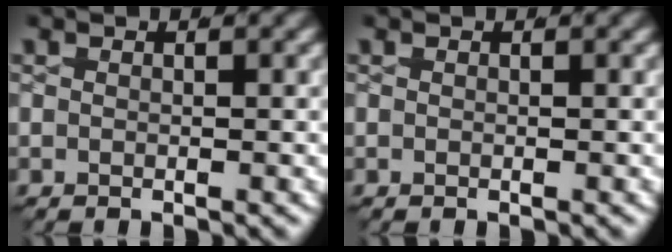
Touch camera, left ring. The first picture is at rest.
{"total": 0.0}